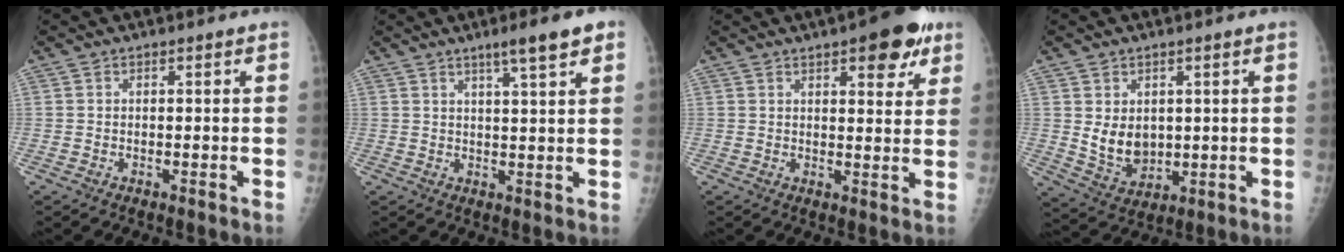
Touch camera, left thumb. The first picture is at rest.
{"total": 6.2, "force": [3.8, 0.6, 4.9], "torque": [-0.072, -0.013, 0.057]}
{"total": 9.4, "force": [5.2, 3.6, 7.0], "torque": [-0.059, -0.018, 0.061]}
{"total": 7.1, "force": [1.0, 5.3, 4.6], "torque": [-0.053, -0.019, 0.039]}